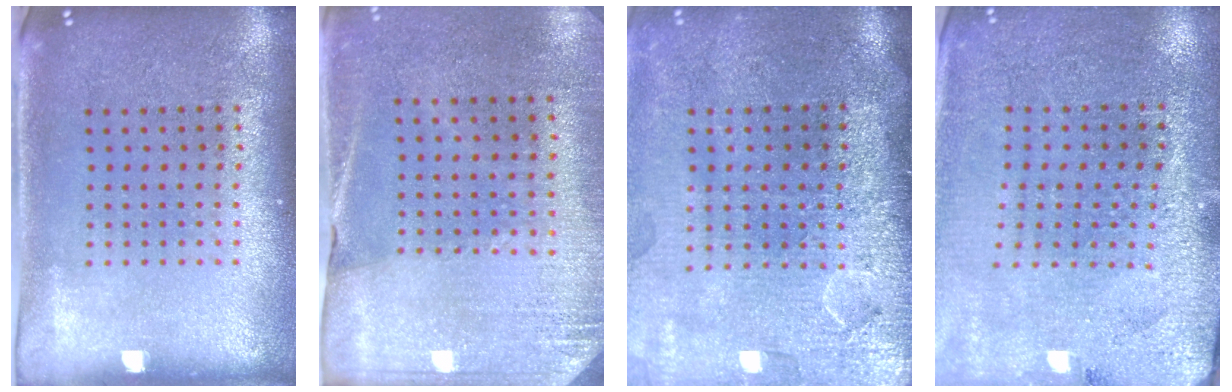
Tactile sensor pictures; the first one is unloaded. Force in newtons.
{"total": 2.7, "press": 2.6, "slide": 0.9}
{"total": 4.3, "press": 3.7, "slide": 2.2}
{"total": 2.8, "press": 2.8, "slide": 0.1}